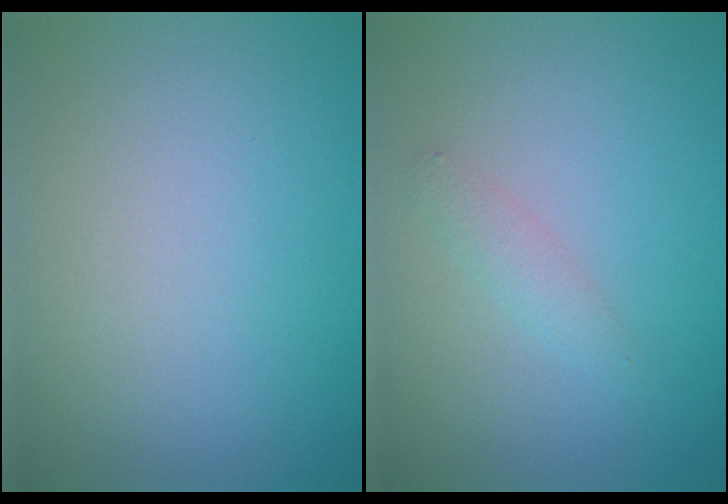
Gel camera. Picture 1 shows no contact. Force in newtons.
{"total": 1.3, "press": 1.3, "slide": 0.0}